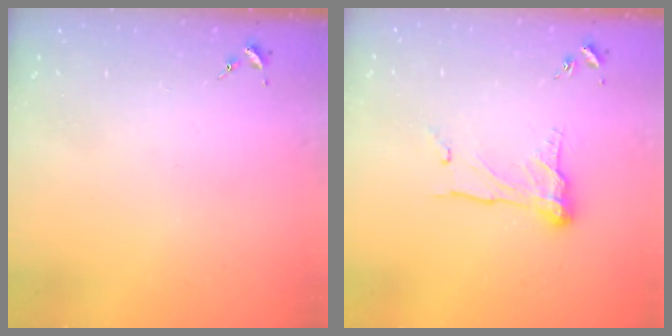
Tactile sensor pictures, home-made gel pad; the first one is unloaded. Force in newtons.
{"total": 11.0, "press": 11.0, "slide": 0.8}